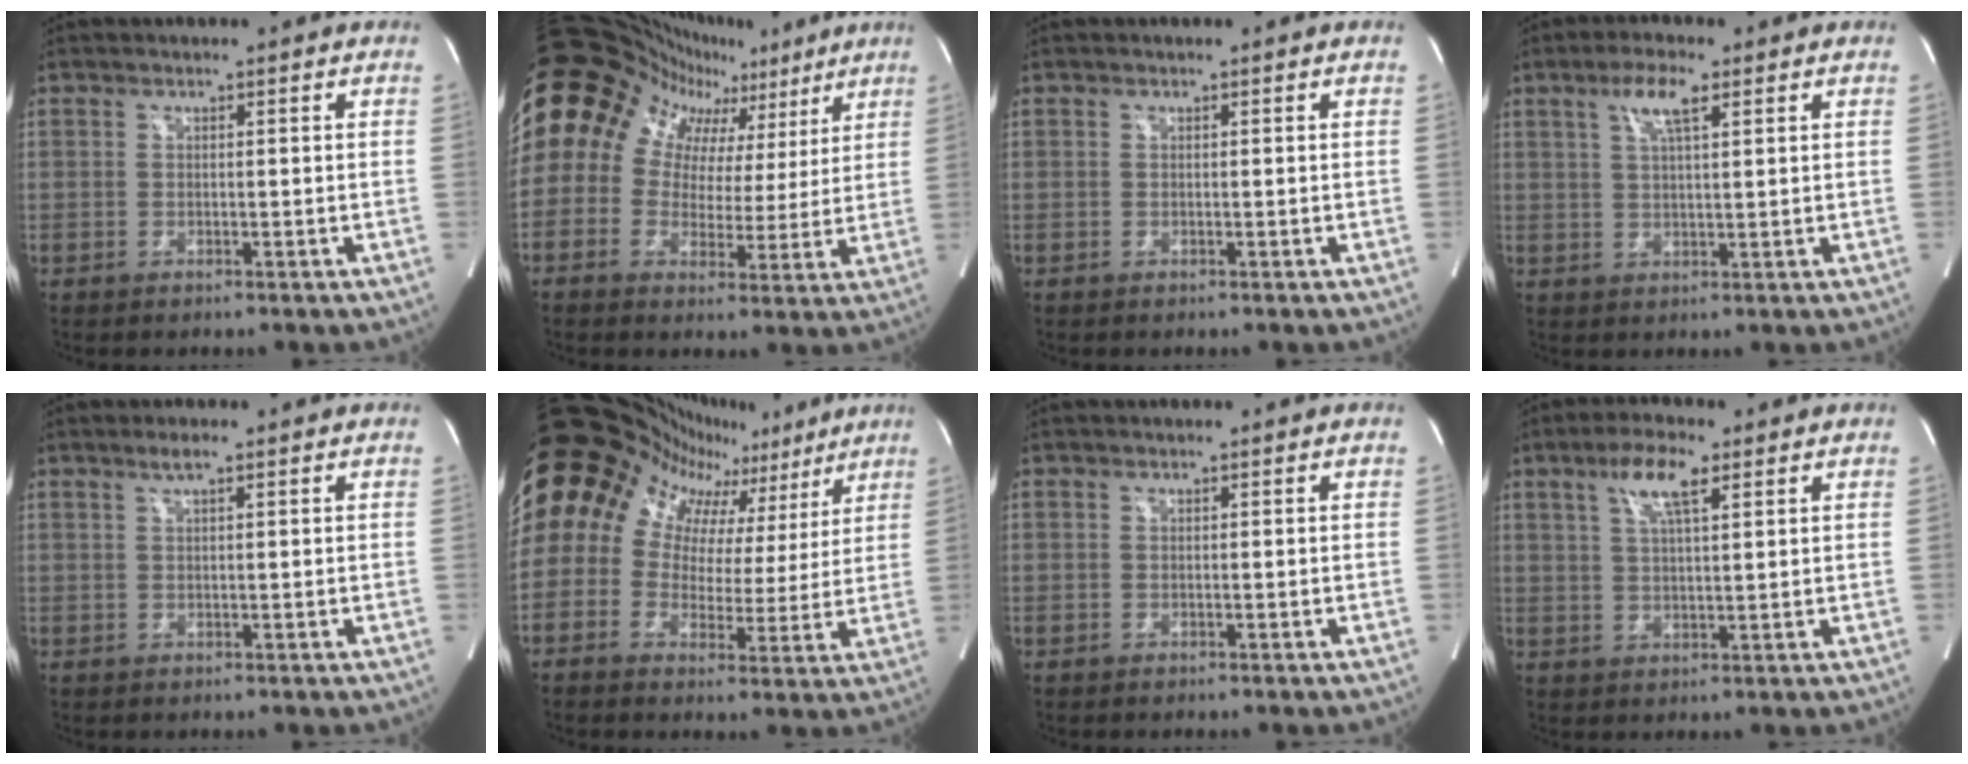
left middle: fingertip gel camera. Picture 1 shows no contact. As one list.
[{"total": 18.4, "force": [11.0, 12.1, 8.3], "torque": [-0.156, 0.072, 0.153]}, {"total": 0.0}, {"total": 5.1, "force": [2.7, 0.9, 4.3], "torque": [-0.088, 0.006, 0.048]}, {"total": 1.7, "force": [1.1, 0.1, 1.2], "torque": [-0.028, 0.003, 0.021]}, {"total": 20.6, "force": [14.0, 12.1, 9.0], "torque": [-0.167, 0.081, 0.183]}, {"total": 0.0}, {"total": 6.5, "force": [3.4, 1.2, 5.4], "torque": [-0.108, 0.009, 0.061]}]